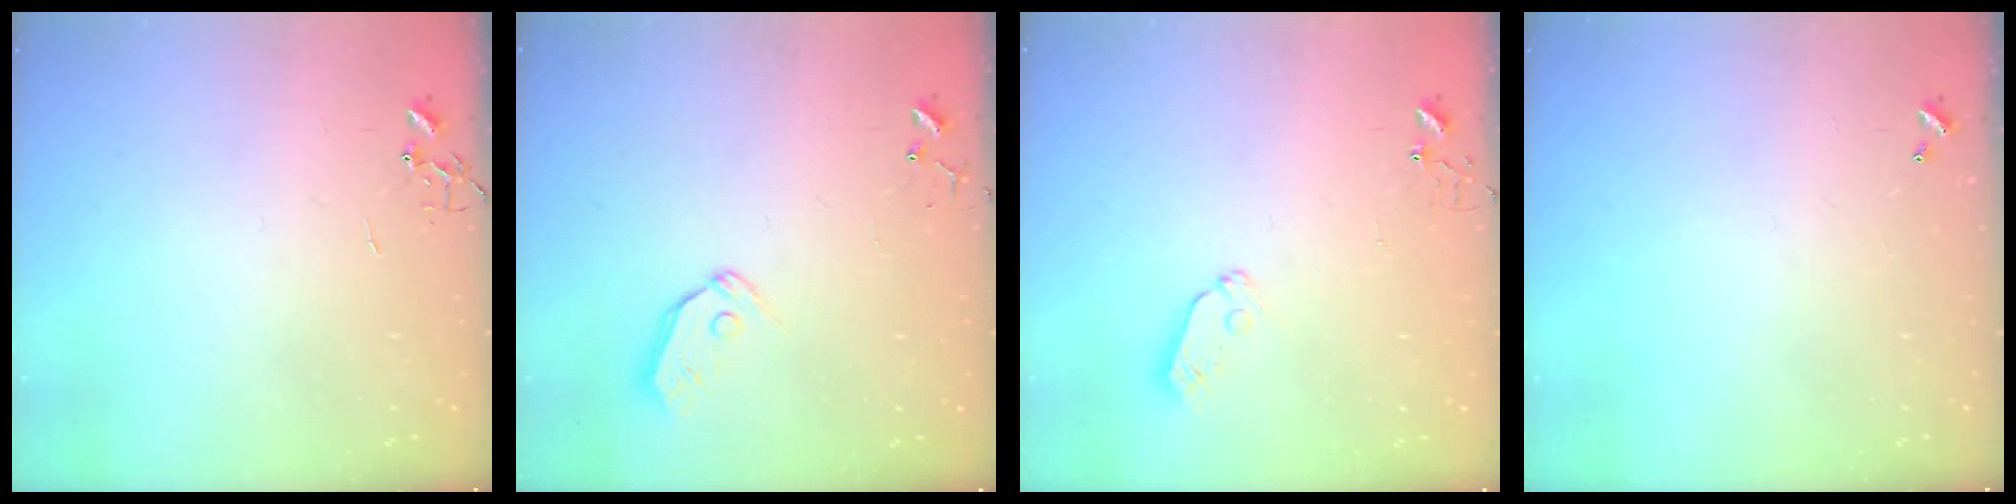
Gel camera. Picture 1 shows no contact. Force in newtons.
{"total": 4.8, "press": 4.8, "slide": 0.6}
{"total": 5.5, "press": 5.5, "slide": 0.6}
{"total": 0.0}